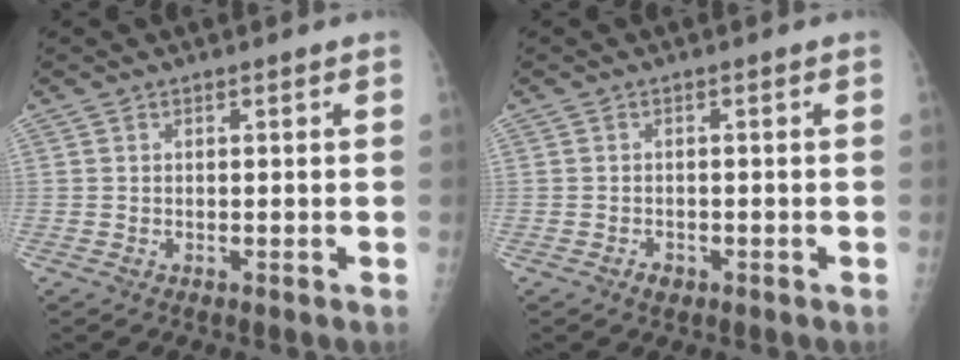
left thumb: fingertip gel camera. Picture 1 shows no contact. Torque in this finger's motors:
{"motor_torque": [-0.26, 0.15, -0.13, -0.03, -0.01]}